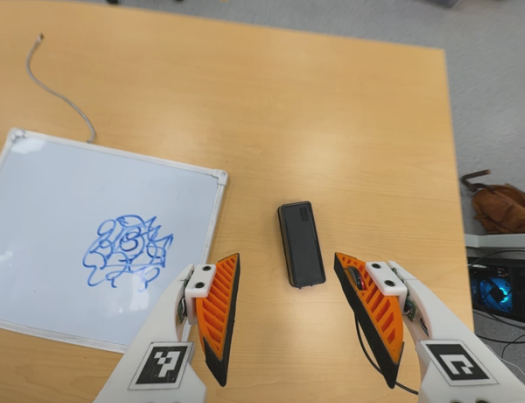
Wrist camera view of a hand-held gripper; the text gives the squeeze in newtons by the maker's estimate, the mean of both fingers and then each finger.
{"total": 0.0}